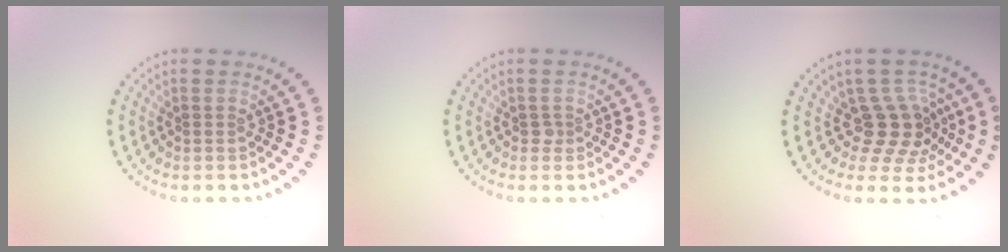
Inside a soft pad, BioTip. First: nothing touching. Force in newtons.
{"total": 0.6, "press": 0.5, "slide": 0.3}
{"total": 3.9, "press": 2.9, "slide": 2.6}